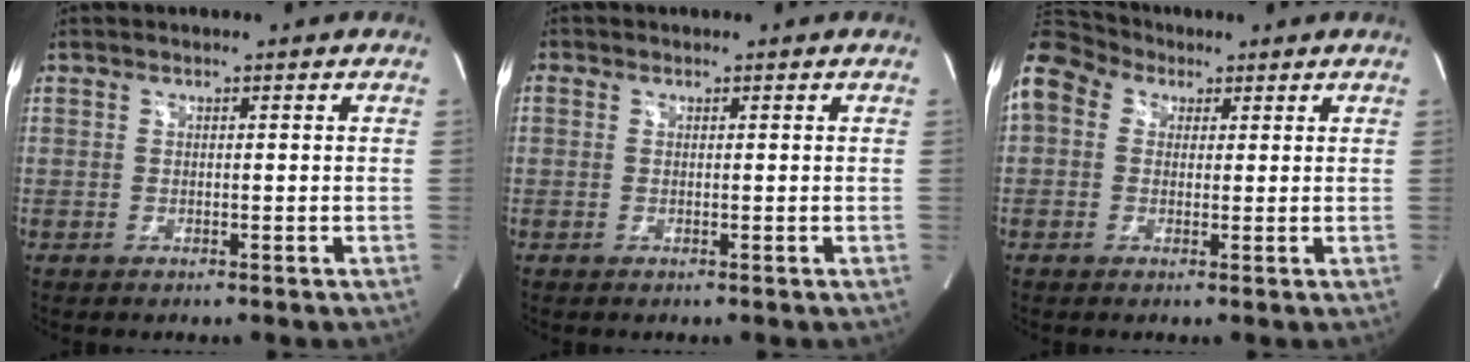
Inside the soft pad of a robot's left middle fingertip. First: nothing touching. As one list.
[{"total": 0.5, "force": [0.2, 0.4, 0.2], "torque": [-0.002, 0.000, 0.001]}, {"total": 11.3, "force": [5.6, 8.3, 5.1], "torque": [-0.134, 0.071, 0.105]}]